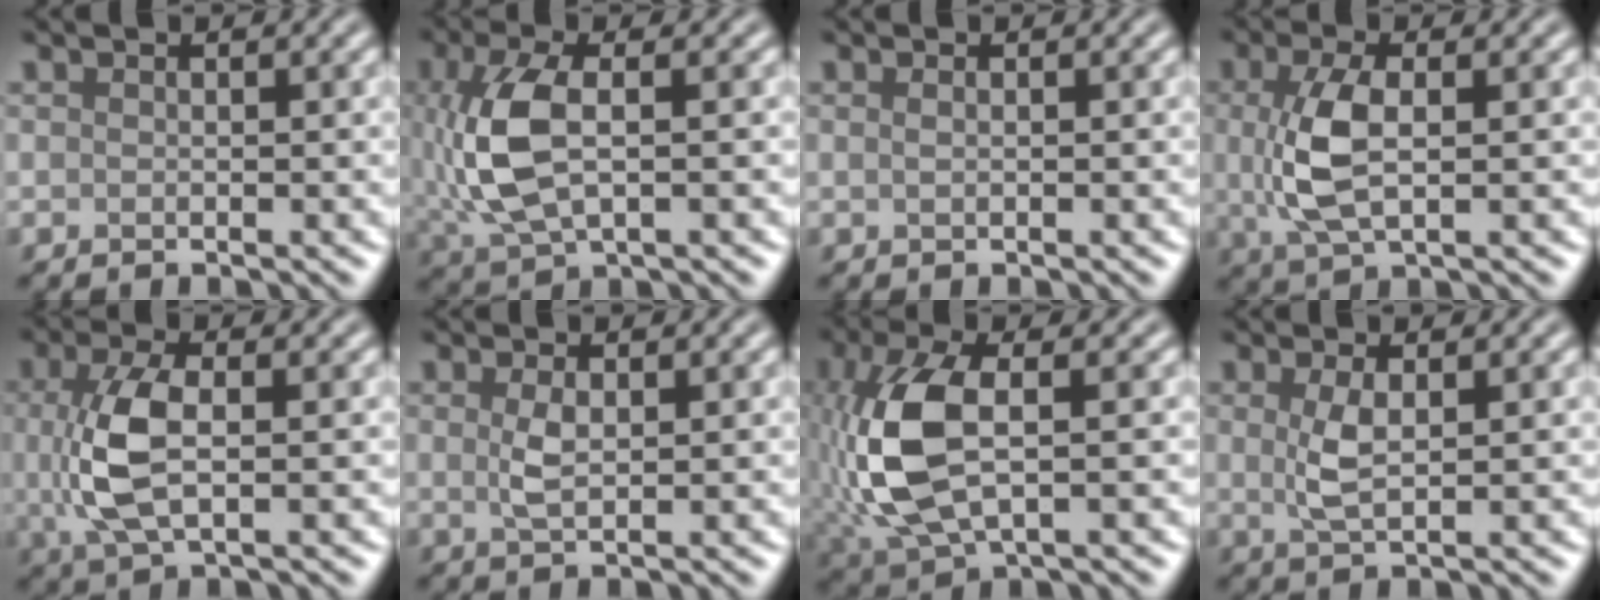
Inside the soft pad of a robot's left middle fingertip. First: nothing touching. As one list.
[{"total": 6.6, "force": [0.2, 3.3, 5.7], "torque": [-0.141, 0.002, 0.005]}, {"total": 0.6, "force": [0.2, 0.3, 0.5], "torque": [-0.011, 0.000, 0.002]}, {"total": 5.1, "force": [0.3, 2.3, 4.5], "torque": [-0.106, 0.002, 0.007]}, {"total": 5.6, "force": [0.2, 2.6, 5.0], "torque": [-0.118, 0.001, 0.004]}, {"total": 2.0, "force": [0.3, 0.9, 1.8], "torque": [-0.043, -0.001, 0.008]}, {"total": 8.7, "force": [-0.5, 4.4, 7.5], "torque": [-0.177, 0.005, -0.010]}, {"total": 2.6, "force": [0.5, 0.9, 2.4], "torque": [-0.055, -0.001, 0.010]}]